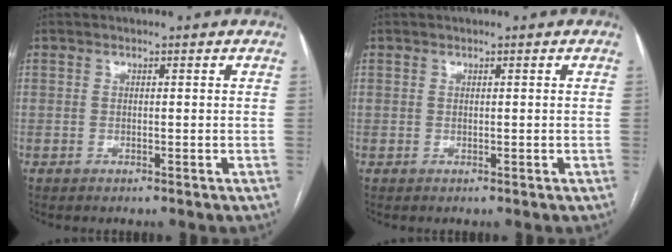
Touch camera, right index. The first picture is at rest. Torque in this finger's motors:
{"motor_torque": [0.00, 0.00, 0.00, 0.00]}